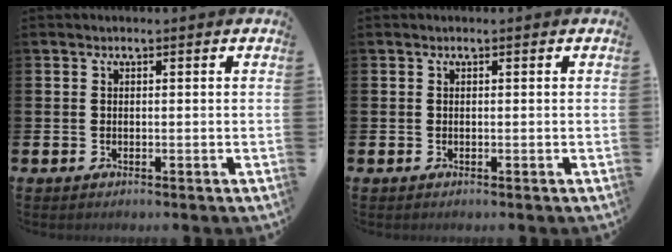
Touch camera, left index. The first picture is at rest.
{"total": 0.0}